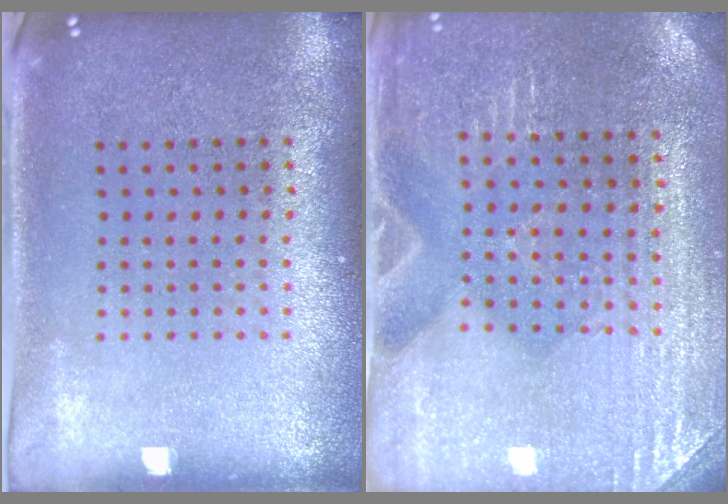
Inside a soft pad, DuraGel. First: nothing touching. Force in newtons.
{"total": 3.0, "press": 3.0, "slide": 0.2}